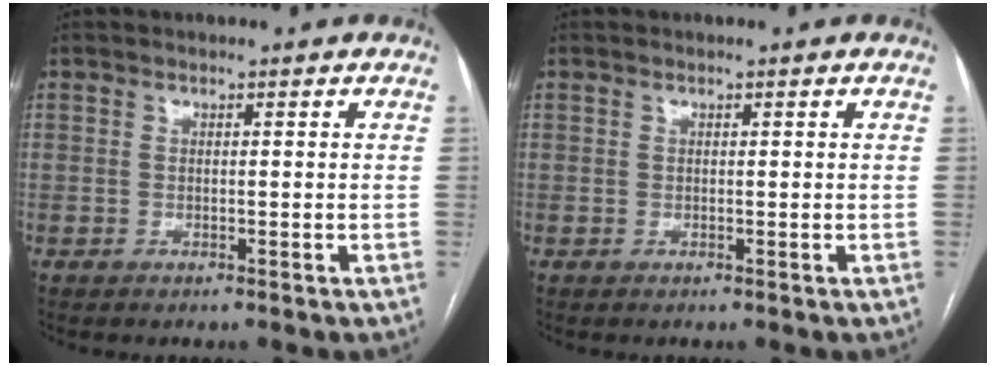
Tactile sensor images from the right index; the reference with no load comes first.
{"total": 0.0}